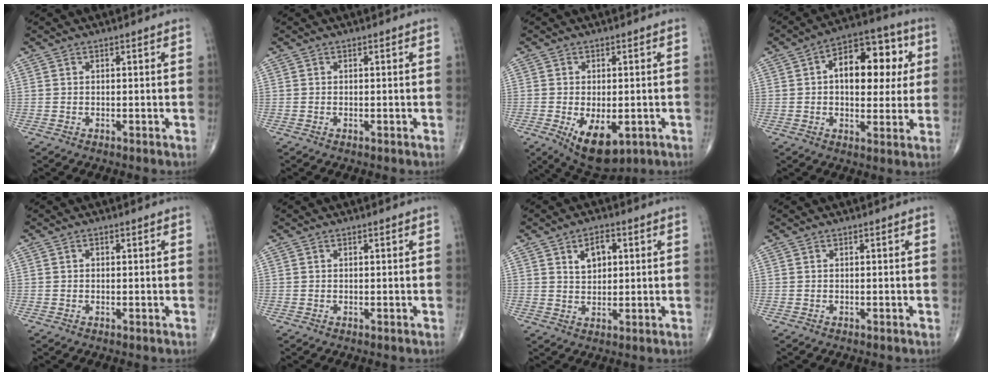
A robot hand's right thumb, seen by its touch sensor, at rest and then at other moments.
{"total": 0.0}
{"total": 9.8, "force": [-3.4, 5.1, 7.6], "torque": [-0.111, -0.010, -0.039]}
{"total": 15.9, "force": [3.1, 9.1, 12.7], "torque": [-0.141, 0.019, 0.039]}
{"total": 0.6, "force": [0.1, 0.5, 0.3], "torque": [-0.002, 0.000, 0.002]}
{"total": 0.0}
{"total": 5.5, "force": [2.1, 3.4, 3.8], "torque": [-0.045, -0.005, 0.034]}
{"total": 0.0}